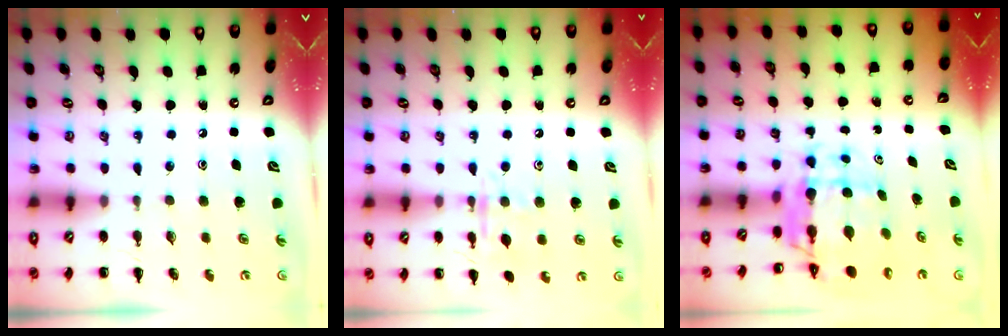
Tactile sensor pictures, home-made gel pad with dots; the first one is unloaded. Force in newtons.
{"total": 8.8, "press": 8.8, "slide": 0.6}
{"total": 7.1, "press": 6.7, "slide": 2.5}